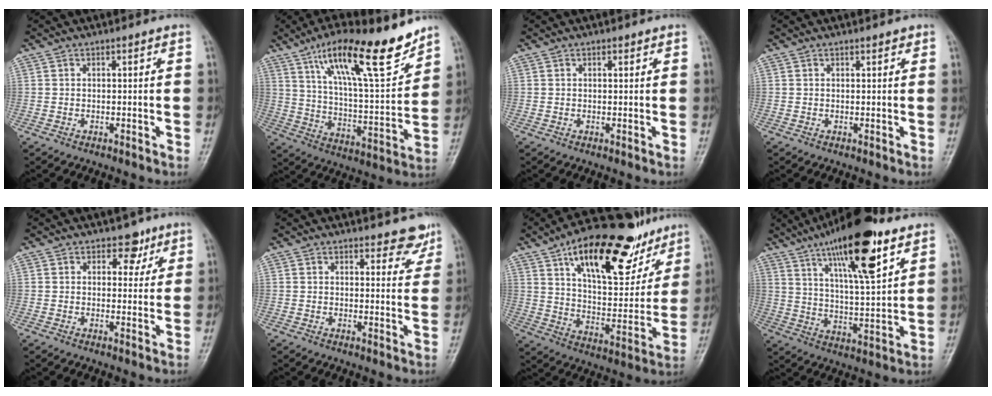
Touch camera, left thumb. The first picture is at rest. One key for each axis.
{"total": 20.6, "fx": 13.7, "fy": 4.7, "fz": 14.6, "tx": -0.210, "ty": -0.064, "tz": 0.233}
{"total": 0.8, "fx": 0.5, "fy": 0.4, "fz": 0.5, "tx": -0.007, "ty": -0.001, "tz": 0.006}
{"total": 0.8, "fx": 0.6, "fy": 0.3, "fz": 0.5, "tx": -0.007, "ty": -0.003, "tz": 0.008}
{"total": 3.9, "fx": 2.2, "fy": 2.8, "fz": 1.5, "tx": 0.007, "ty": -0.009, "tz": 0.028}
{"total": 4.5, "fx": 3.8, "fy": 2.0, "fz": 1.3, "tx": 0.010, "ty": -0.028, "tz": 0.039}
{"total": 25.3, "fx": 15.1, "fy": 11.1, "fz": 17.0, "tx": -0.212, "ty": -0.037, "tz": 0.241}
{"total": 19.3, "fx": 11.1, "fy": 4.9, "fz": 15.0, "tx": -0.227, "ty": -0.039, "tz": 0.187}